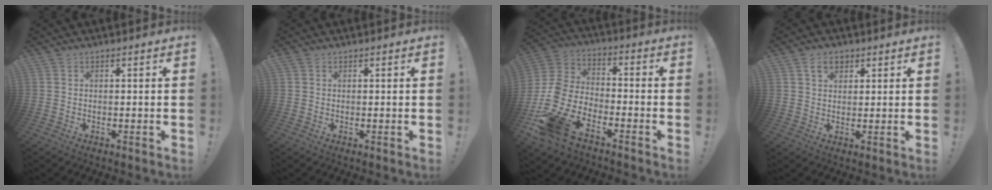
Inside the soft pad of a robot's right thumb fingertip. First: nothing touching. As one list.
[{"total": 0.6, "force": [0.4, 0.5, 0.2], "torque": [0.002, -0.002, 0.006]}, {"total": 16.0, "force": [-10.4, 8.1, 9.1], "torque": [-0.195, 0.055, -0.181]}, {"total": 5.1, "force": [2.7, 3.4, 2.7], "torque": [-0.038, -0.003, 0.048]}]